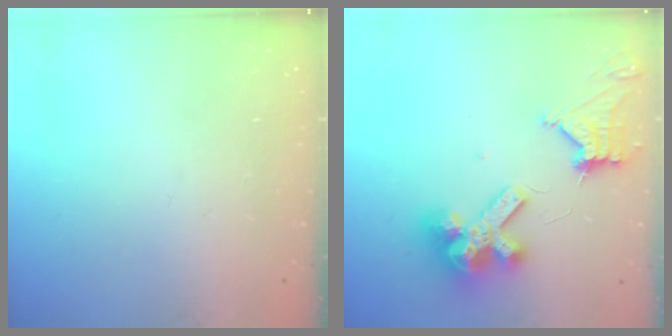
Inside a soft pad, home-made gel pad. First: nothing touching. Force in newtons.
{"total": 12.6, "press": 12.5, "slide": 1.4}